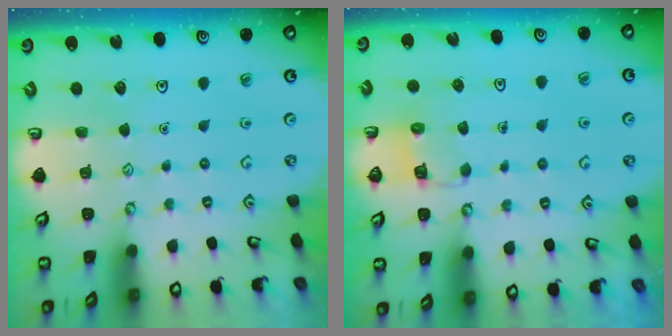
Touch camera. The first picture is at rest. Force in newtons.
{"total": 2.8, "press": 2.8, "slide": 0.2}